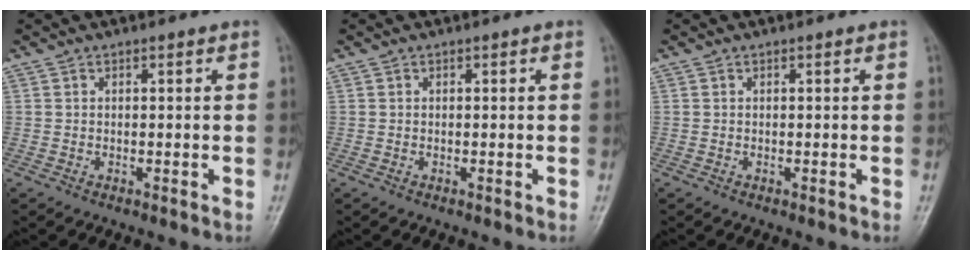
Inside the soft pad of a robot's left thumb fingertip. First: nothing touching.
{"total": 0.0}
{"total": 0.0}